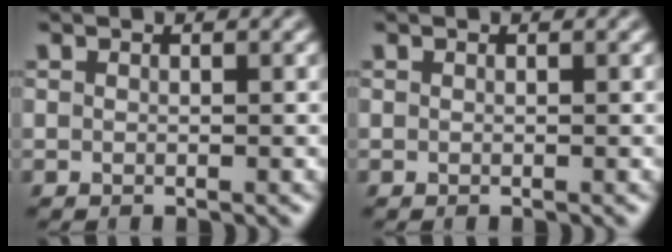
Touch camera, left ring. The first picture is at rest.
{"total": 0.0}